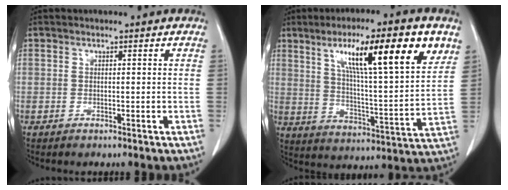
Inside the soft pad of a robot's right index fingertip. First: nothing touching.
{"total": 18.7, "force": [9.4, 1.8, 16.0], "torque": [-0.247, 0.007, 0.147]}